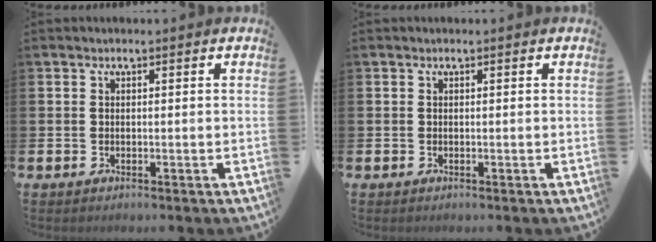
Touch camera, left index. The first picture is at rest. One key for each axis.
{"total": 0.0}